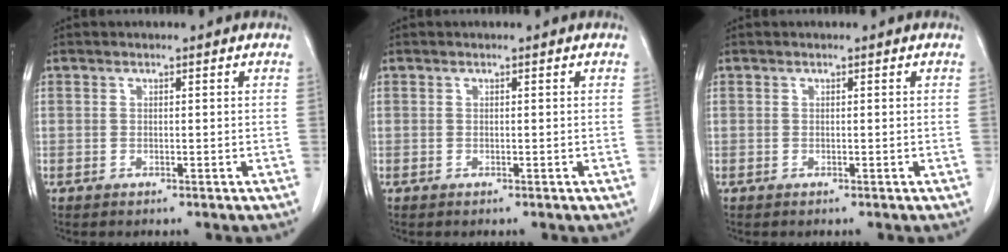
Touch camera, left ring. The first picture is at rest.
{"total": 0.0}
{"total": 0.0}